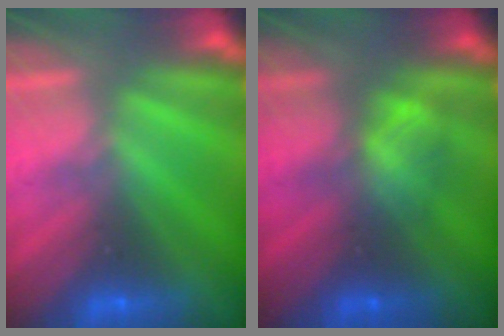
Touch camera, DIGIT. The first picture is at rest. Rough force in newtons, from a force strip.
{"total": 2.3}